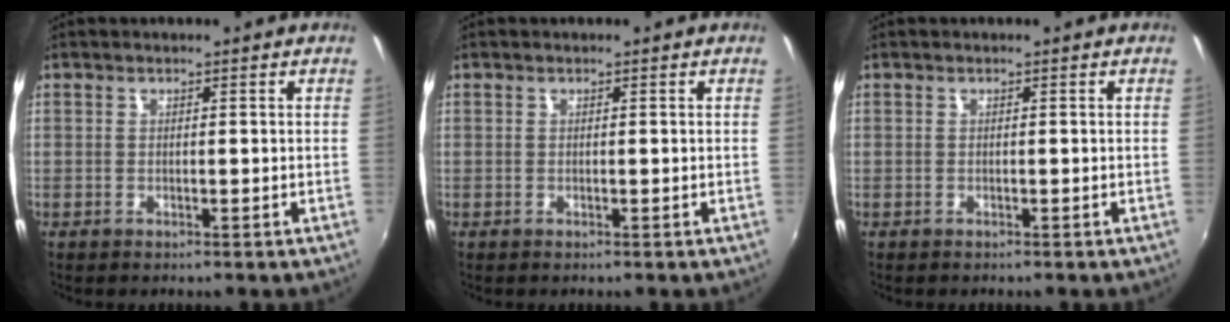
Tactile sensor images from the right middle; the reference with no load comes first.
{"total": 0.0}
{"total": 0.0}